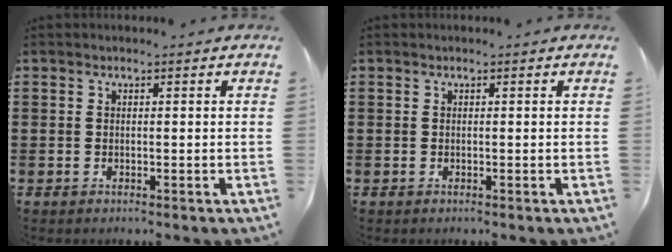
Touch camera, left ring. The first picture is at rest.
{"total": 0.0}